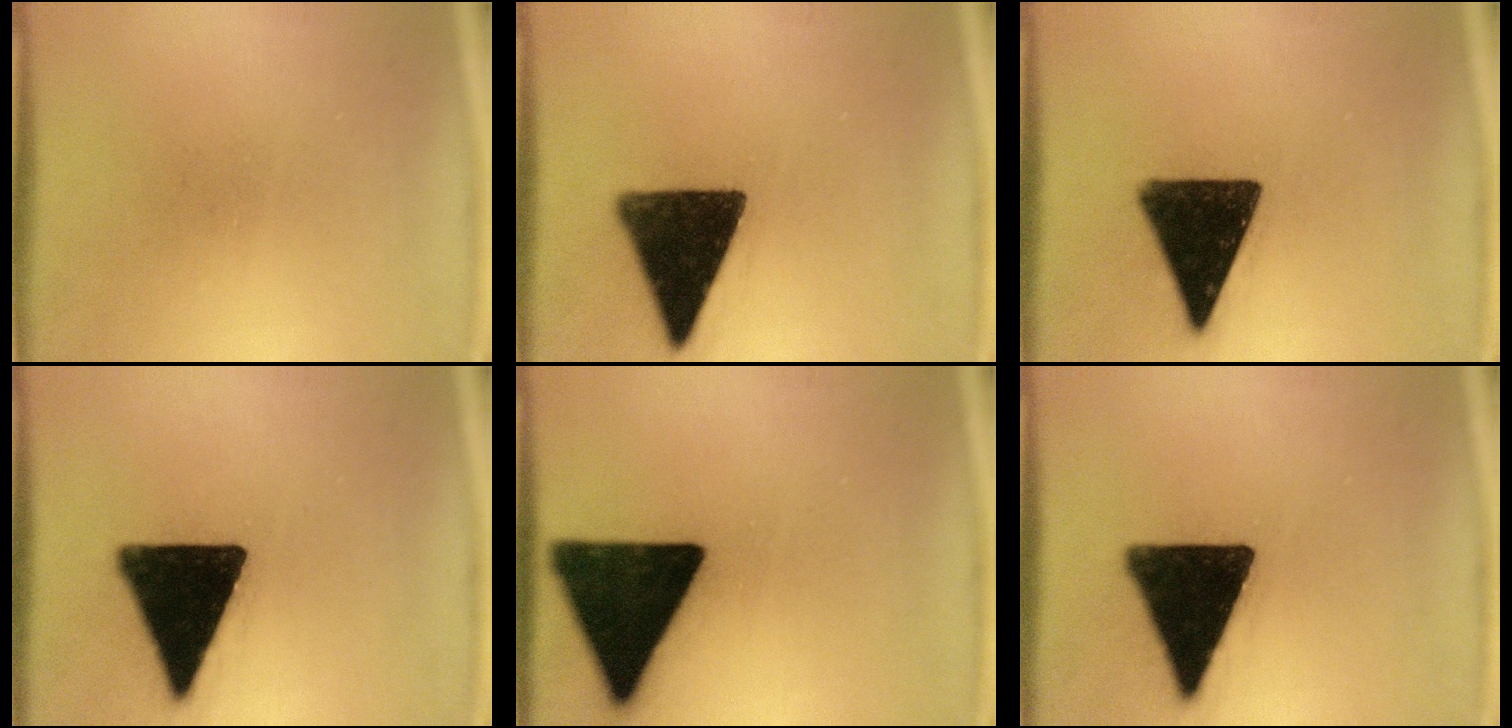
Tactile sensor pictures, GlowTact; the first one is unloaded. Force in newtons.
{"total": 15.2}
{"total": 16.0}
{"total": 19.1}
{"total": 19.9}
{"total": 19.1}